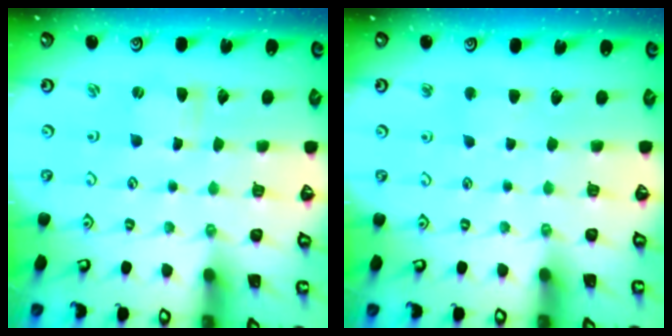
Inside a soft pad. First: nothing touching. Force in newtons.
{"total": 2.0, "press": 2.0, "slide": 0.4}